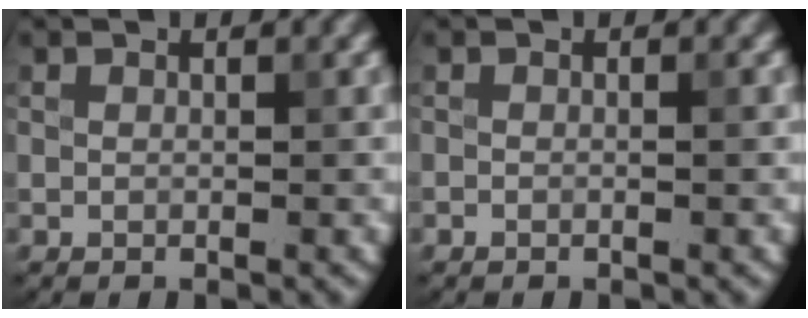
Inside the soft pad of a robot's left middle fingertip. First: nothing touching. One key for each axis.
{"total": 0.5, "fx": -0.2, "fy": 0.1, "fz": 0.5, "tx": -0.010, "ty": -0.002, "tz": -0.005}